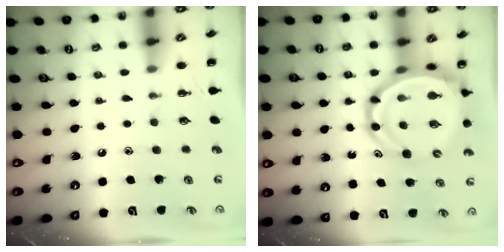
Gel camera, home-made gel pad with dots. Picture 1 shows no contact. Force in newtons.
{"total": 11.6, "press": 11.1, "slide": 3.5}